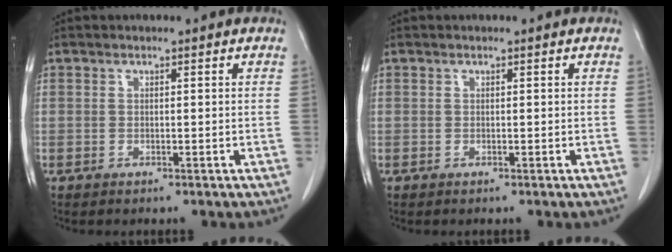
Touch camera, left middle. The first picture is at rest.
{"total": 0.0}